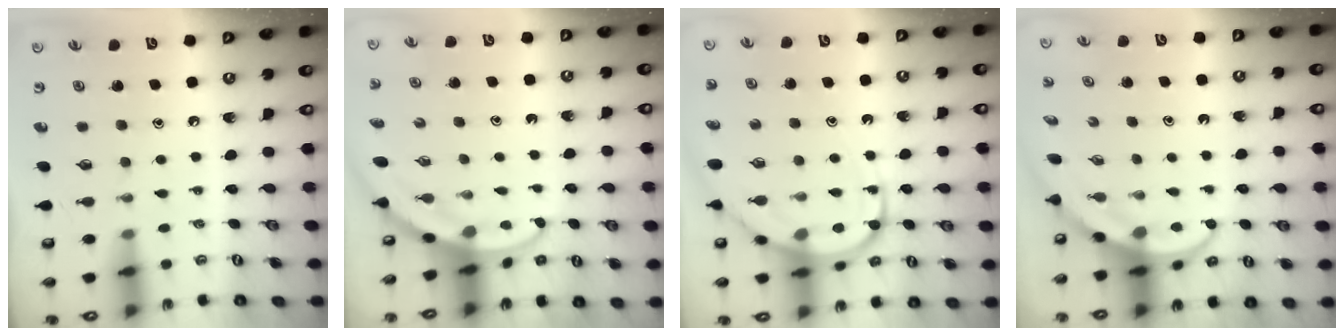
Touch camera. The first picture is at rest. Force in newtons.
{"total": 3.2, "press": 3.2, "slide": 0.2}
{"total": 12.0, "press": 12.0, "slide": 1.3}
{"total": 3.9, "press": 3.9, "slide": 0.3}